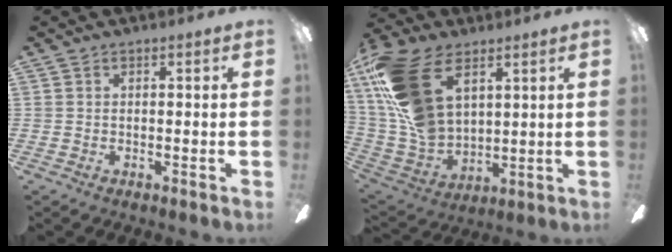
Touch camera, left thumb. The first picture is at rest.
{"total": 22.3, "force": [9.6, 13.1, 15.3], "torque": [-0.355, -0.026, 0.172]}